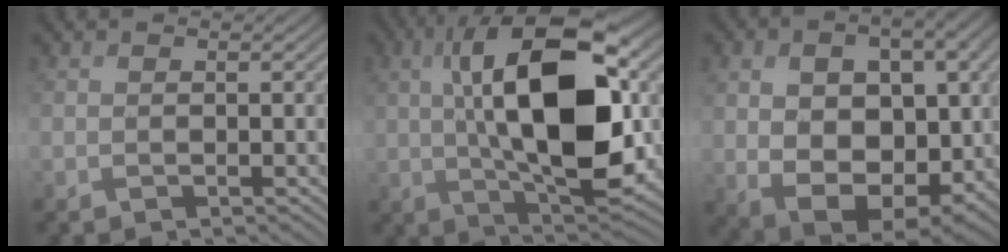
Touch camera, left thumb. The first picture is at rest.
{"total": 17.0, "force": [2.0, 7.9, 14.9], "torque": [-0.263, 0.001, 0.029]}
{"total": 16.1, "force": [1.2, 10.8, 11.9], "torque": [-0.202, -0.028, 0.047]}